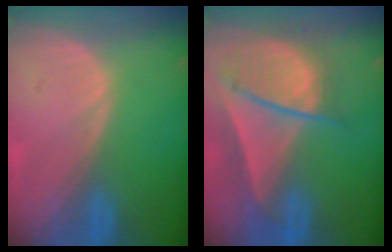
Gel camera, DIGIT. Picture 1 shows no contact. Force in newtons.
{"total": 9.2, "press": 8.0, "slide": 4.4}